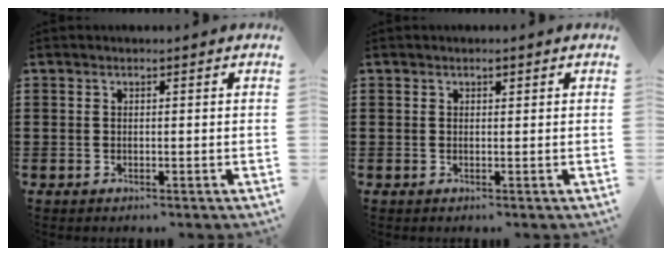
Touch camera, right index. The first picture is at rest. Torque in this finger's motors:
{"motor_torque": [0.01, -0.01, 0.00, 0.00]}